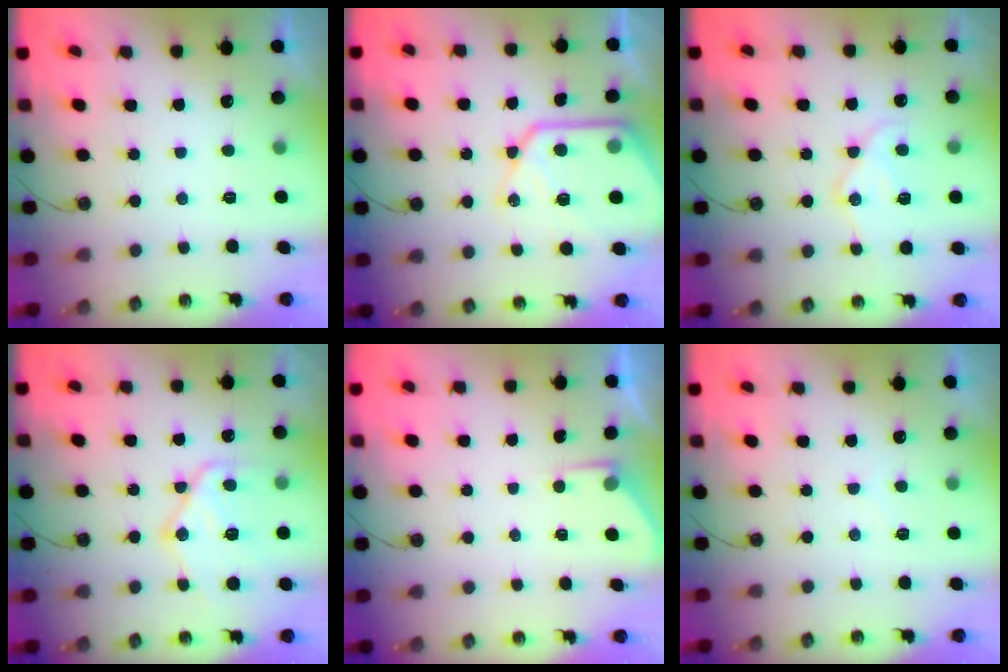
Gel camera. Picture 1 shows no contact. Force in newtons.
{"total": 17.2, "press": 17.1, "slide": 1.9}
{"total": 12.8, "press": 12.7, "slide": 1.3}
{"total": 15.9, "press": 15.9, "slide": 1.5}
{"total": 2.9, "press": 2.9, "slide": 0.5}
{"total": 4.4, "press": 4.3, "slide": 0.5}